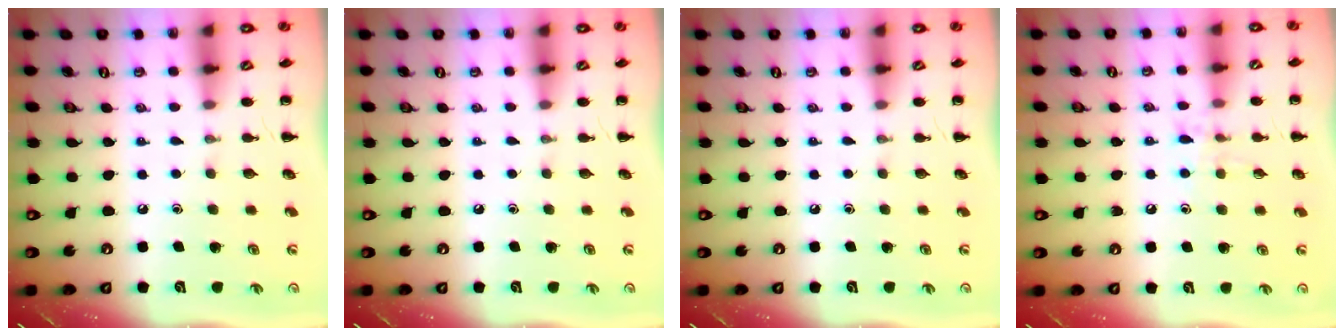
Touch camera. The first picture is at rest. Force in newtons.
{"total": 0.0}
{"total": 0.0}
{"total": 7.5, "press": 7.4, "slide": 1.5}